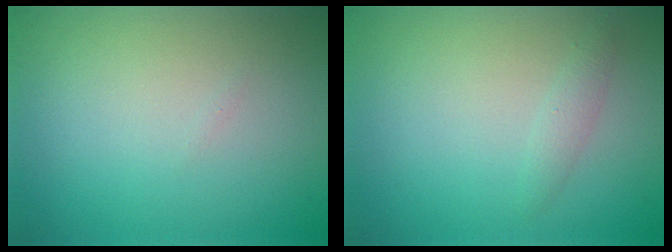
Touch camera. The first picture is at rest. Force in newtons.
{"total": 1.1, "press": 1.1, "slide": 0.0}